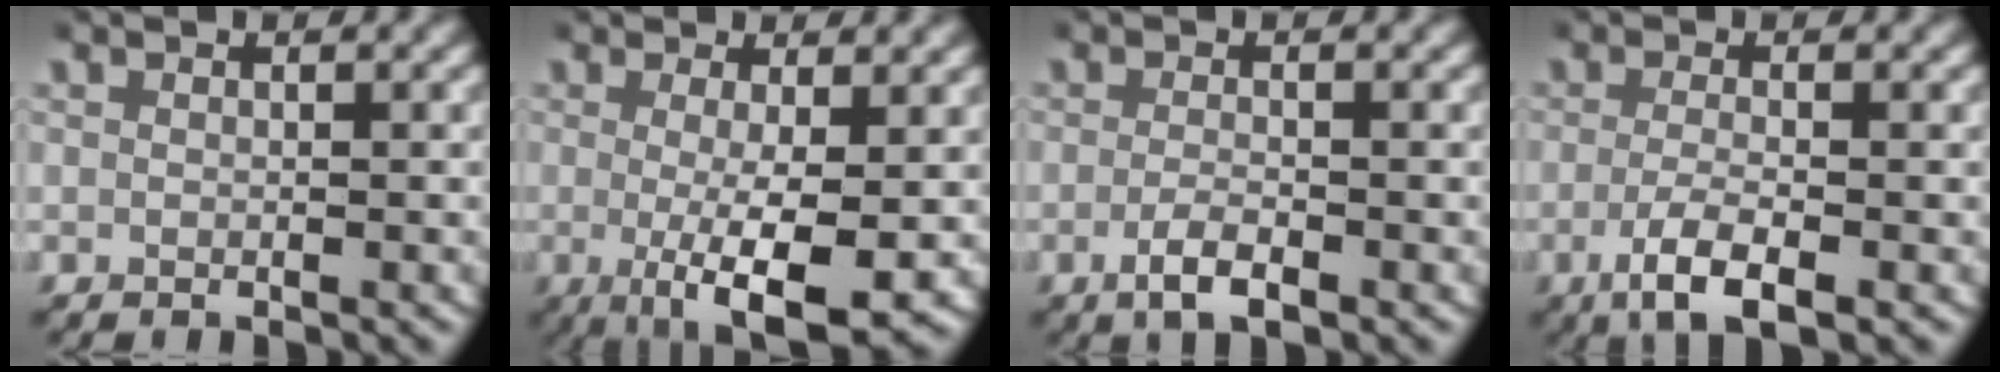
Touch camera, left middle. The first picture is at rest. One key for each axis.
{"total": 6.1, "fx": -1.7, "fy": 1.7, "fz": 5.6, "tx": -0.095, "ty": -0.027, "tz": -0.009}
{"total": 2.4, "fx": -1.2, "fy": 0.8, "fz": 1.9, "tx": -0.041, "ty": -0.011, "tz": -0.017}
{"total": 4.1, "fx": -2.0, "fy": 1.3, "fz": 3.4, "tx": -0.066, "ty": -0.020, "tz": -0.024}